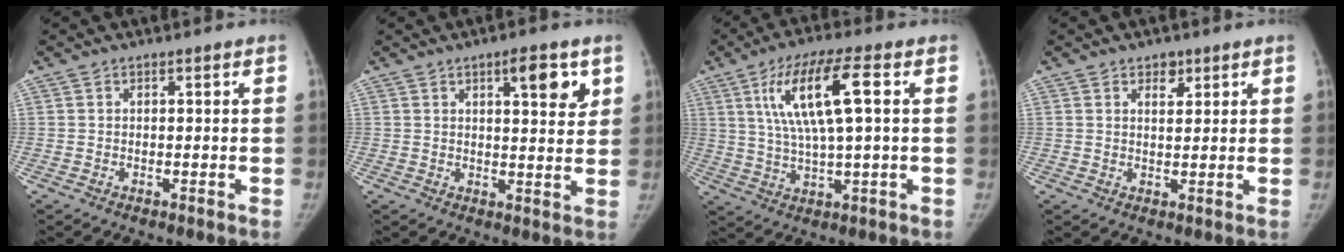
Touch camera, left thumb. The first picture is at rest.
{"total": 7.2, "force": [3.4, 2.3, 6.0], "torque": [-0.064, -0.017, 0.046]}
{"total": 13.2, "force": [3.4, 3.0, 12.4], "torque": [-0.246, 0.009, 0.062]}
{"total": 2.8, "force": [1.6, 1.7, 1.6], "torque": [-0.007, -0.009, 0.025]}